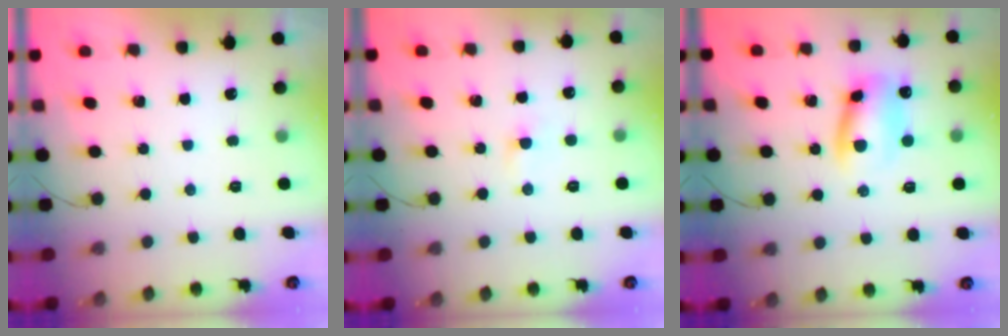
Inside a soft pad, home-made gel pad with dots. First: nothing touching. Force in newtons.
{"total": 1.9, "press": 1.7, "slide": 0.9}
{"total": 10.6, "press": 10.5, "slide": 1.4}